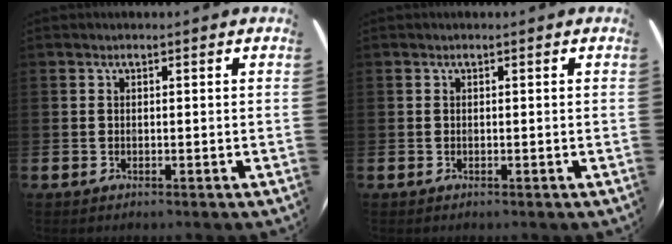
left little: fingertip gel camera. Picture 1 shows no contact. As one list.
[{"total": 0.0}]